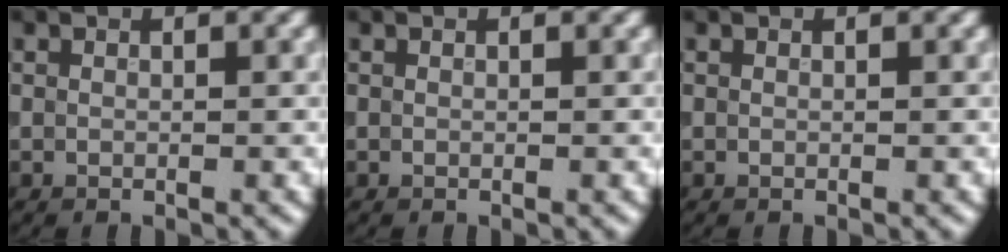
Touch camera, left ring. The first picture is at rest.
{"total": 0.0}
{"total": 0.0}